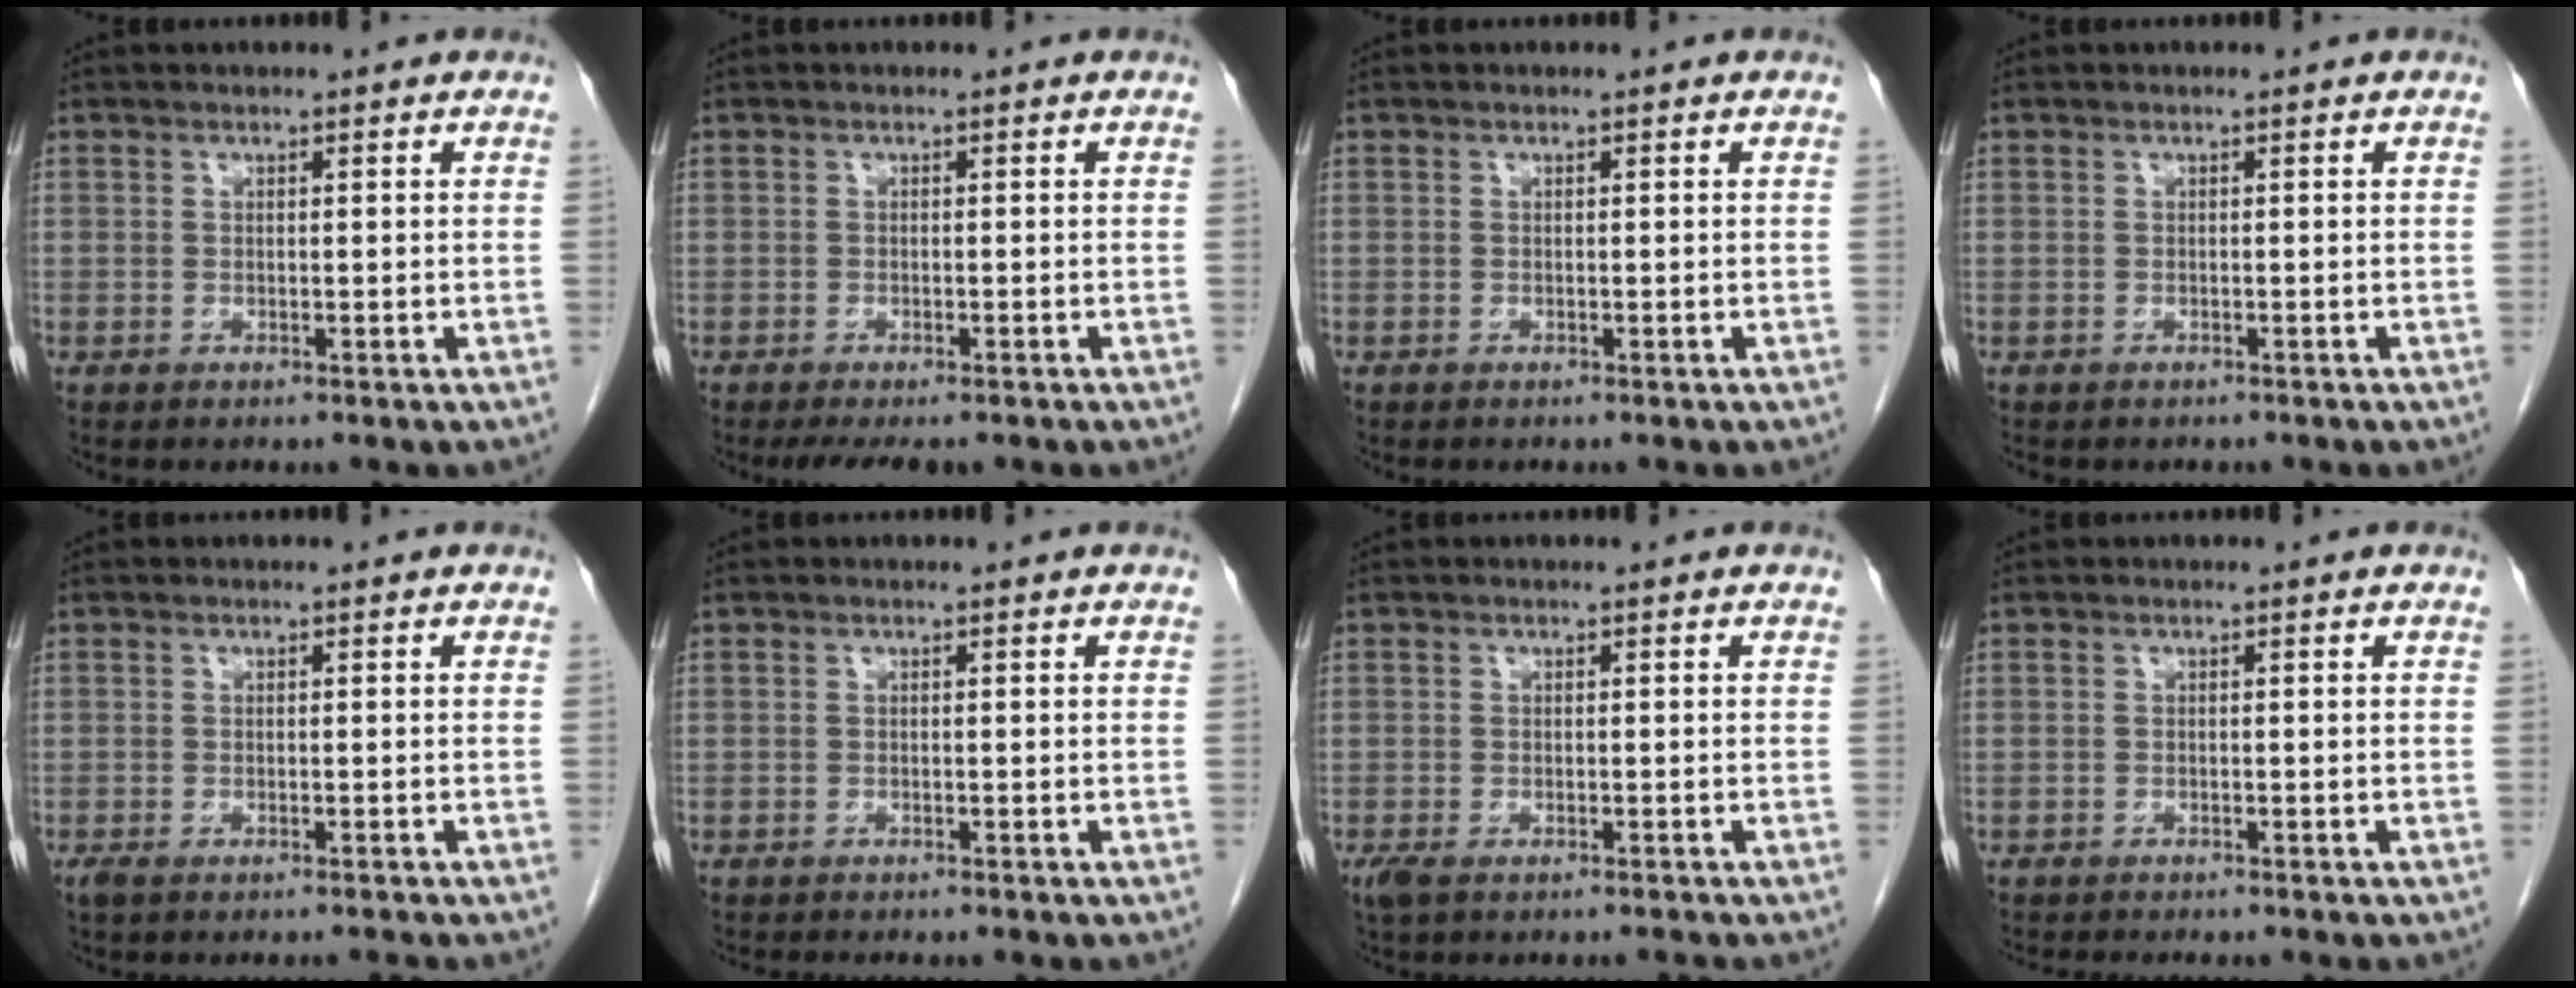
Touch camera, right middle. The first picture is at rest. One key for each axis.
{"total": 4.3, "fx": -3.3, "fy": 1.4, "fz": 2.3, "tx": -0.029, "ty": -0.009, "tz": -0.046}
{"total": 0.0}
{"total": 1.9, "fx": -1.6, "fy": 0.9, "fz": 0.5, "tx": -0.014, "ty": -0.002, "tz": -0.018}
{"total": 2.6, "fx": -2.4, "fy": 0.0, "fz": 1.1, "tx": -0.018, "ty": -0.006, "tz": -0.038}
{"total": 2.9, "fx": -2.7, "fy": 0.3, "fz": 1.0, "tx": -0.015, "ty": -0.007, "tz": -0.034}
{"total": 3.6, "fx": -3.0, "fy": 0.6, "fz": 1.8, "tx": -0.034, "ty": -0.009, "tz": -0.051}
{"total": 4.9, "fx": -4.4, "fy": 0.6, "fz": 1.9, "tx": -0.022, "ty": -0.010, "tz": -0.061}